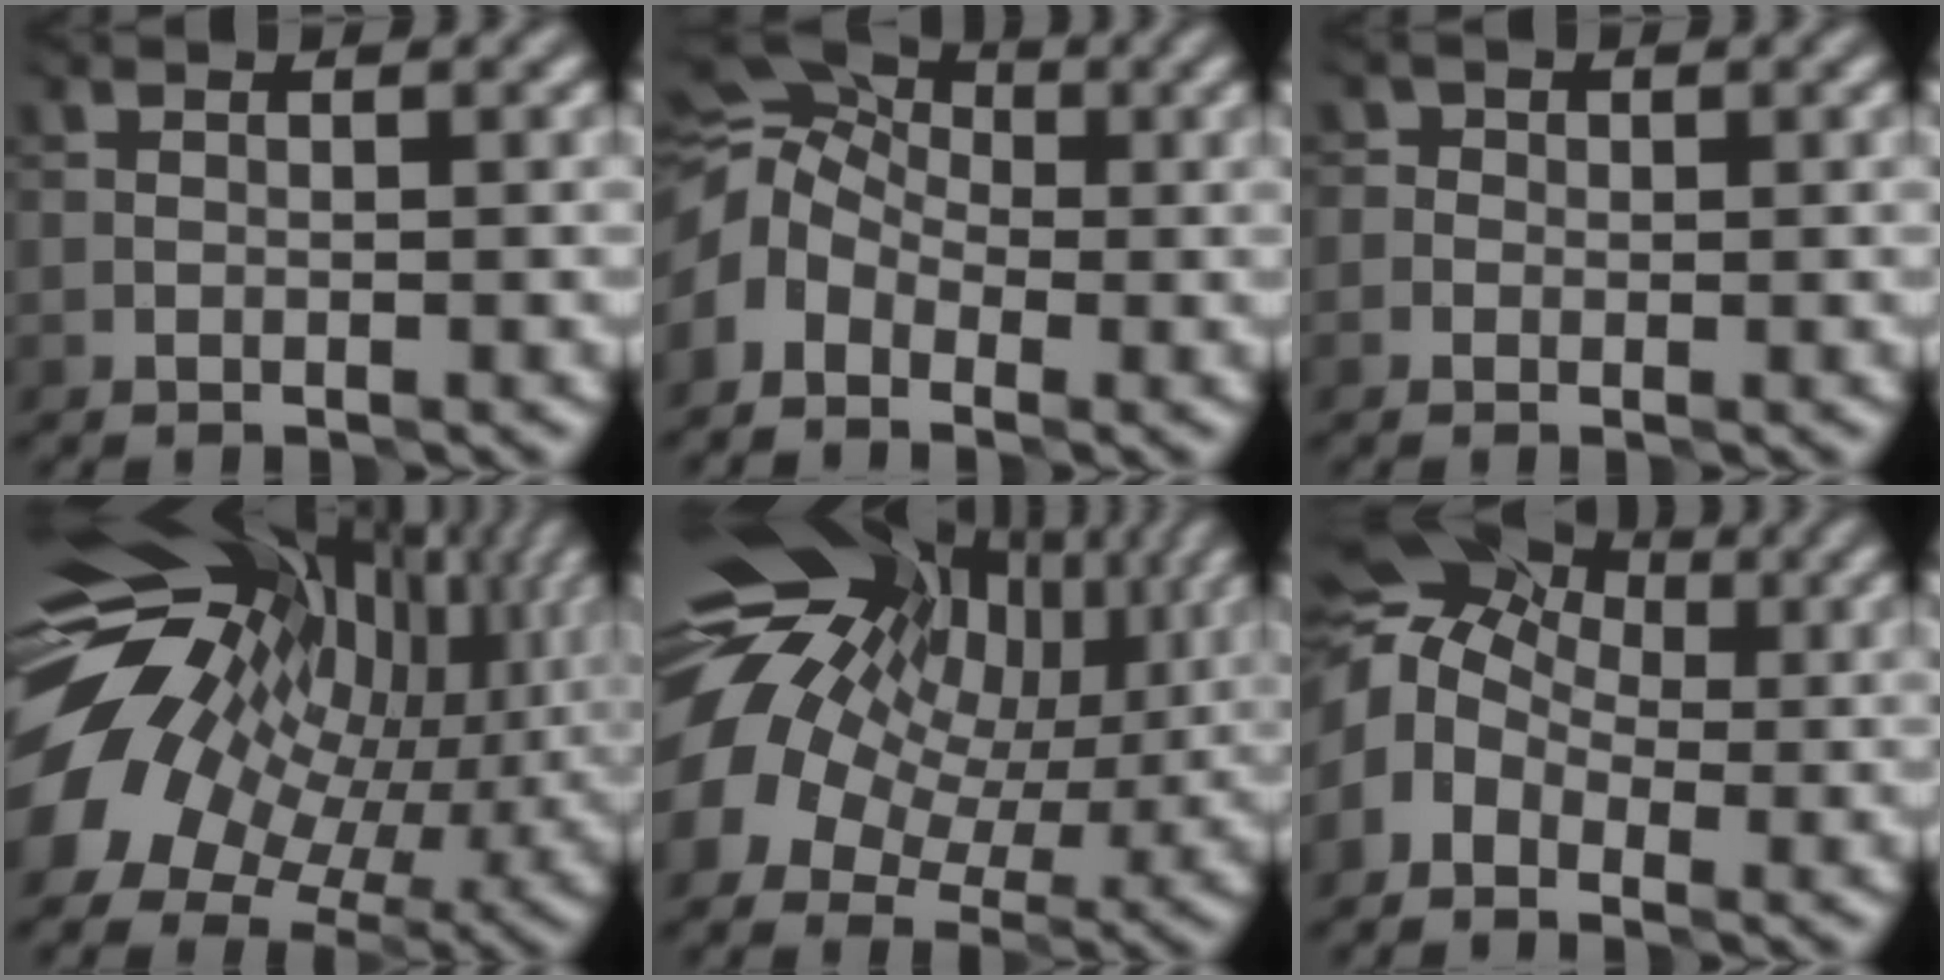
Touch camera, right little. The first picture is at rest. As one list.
[{"total": 5.5, "force": [-1.1, 4.1, 3.6], "torque": [-0.066, 0.011, -0.042]}, {"total": 0.6, "force": [-0.1, 0.5, -0.3], "torque": [0.020, 0.001, -0.008]}, {"total": 16.5, "force": [1.7, 12.0, 11.2], "torque": [-0.205, -0.019, 0.057]}, {"total": 14.6, "force": [2.6, 11.0, 9.2], "torque": [-0.165, 0.005, 0.055]}, {"total": 7.6, "force": [0.1, 5.7, 5.1], "torque": [-0.092, 0.017, -0.014]}]